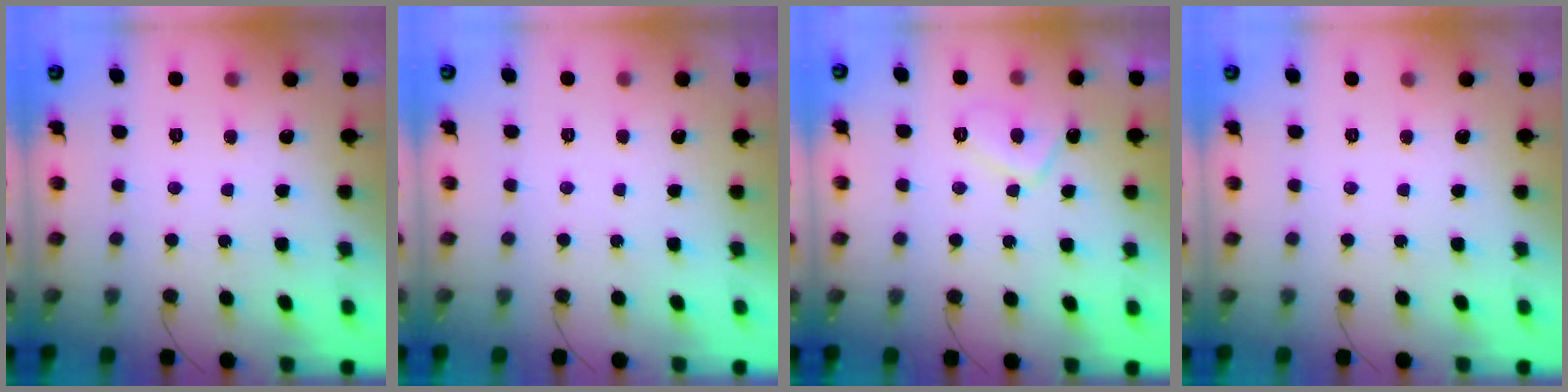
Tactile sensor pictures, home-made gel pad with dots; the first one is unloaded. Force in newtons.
{"total": 2.3, "press": 2.3, "slide": 0.3}
{"total": 5.4, "press": 5.2, "slide": 1.2}
{"total": 0.0}